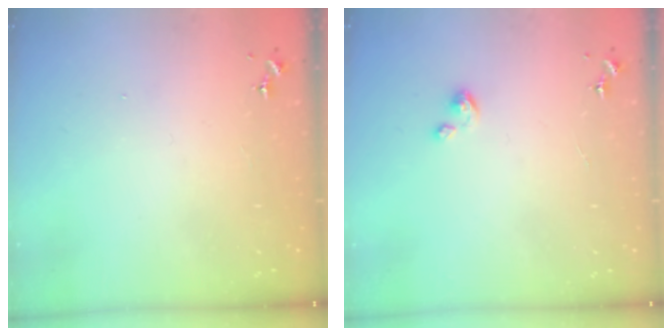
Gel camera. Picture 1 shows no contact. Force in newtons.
{"total": 2.1, "press": 2.1, "slide": 0.1}